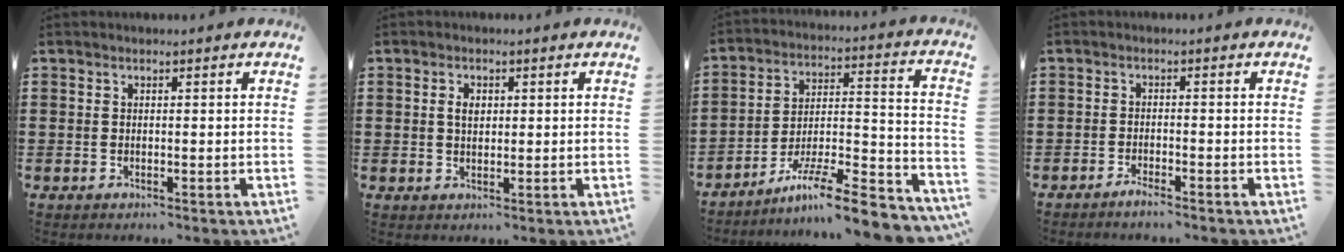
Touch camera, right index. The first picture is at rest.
{"total": 2.2, "force": [0.5, 1.3, 1.7], "torque": [-0.035, 0.008, 0.008]}
{"total": 10.4, "force": [-8.4, 0.6, 6.0], "torque": [-0.089, 0.009, -0.162]}
{"total": 1.7, "force": [-1.6, -0.1, 0.5], "torque": [-0.011, -0.004, -0.029]}